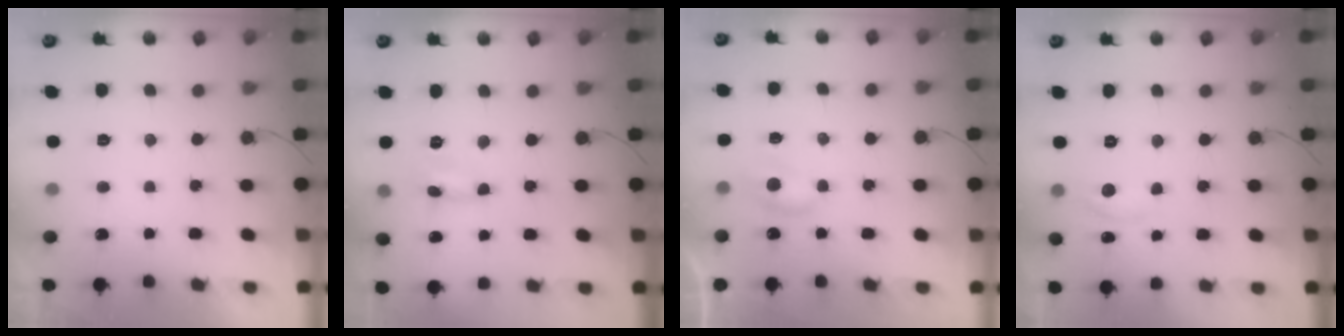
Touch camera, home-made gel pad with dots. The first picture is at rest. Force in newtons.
{"total": 0.6, "press": 0.6, "slide": 0.0}
{"total": 5.0, "press": 4.9, "slide": 0.6}
{"total": 7.5, "press": 7.5, "slide": 0.6}